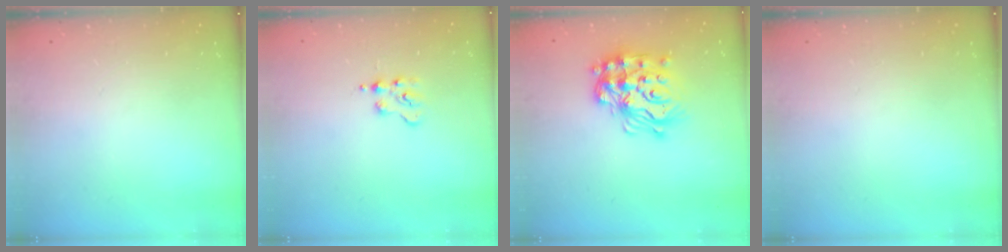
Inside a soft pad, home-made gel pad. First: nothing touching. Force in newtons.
{"total": 2.8, "press": 2.7, "slide": 0.5}
{"total": 19.4, "press": 19.3, "slide": 1.2}
{"total": 0.0}